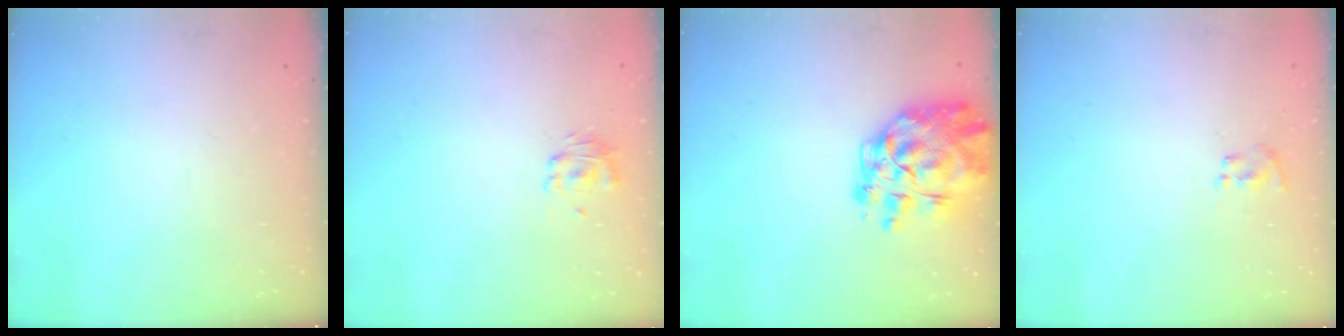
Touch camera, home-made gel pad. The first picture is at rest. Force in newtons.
{"total": 2.9, "press": 2.8, "slide": 0.8}
{"total": 16.1, "press": 15.1, "slide": 5.6}
{"total": 3.0, "press": 2.9, "slide": 0.9}